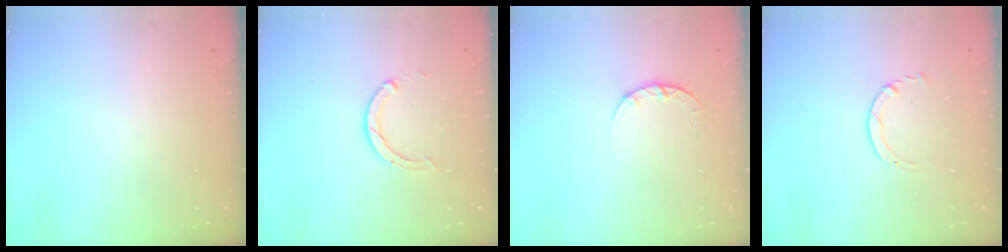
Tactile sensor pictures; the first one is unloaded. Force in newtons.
{"total": 2.0, "press": 2.0, "slide": 0.3}
{"total": 3.7, "press": 3.7, "slide": 0.5}
{"total": 1.7, "press": 1.6, "slide": 0.2}